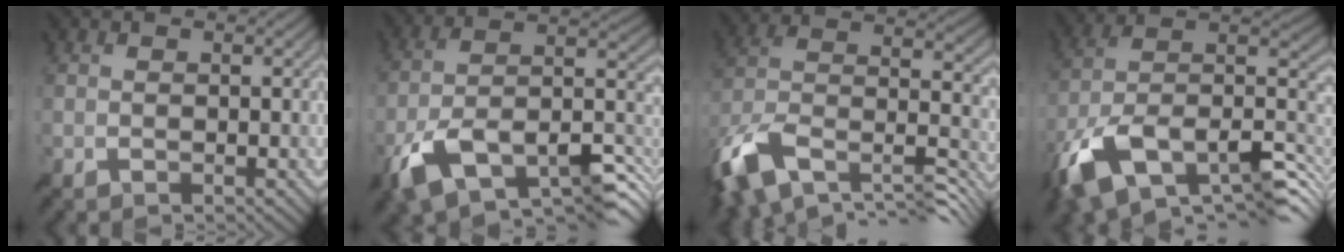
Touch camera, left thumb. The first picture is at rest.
{"total": 15.8, "force": [-8.7, 6.9, 11.2], "torque": [-0.223, -0.025, -0.151]}
{"total": 16.3, "force": [-8.4, 8.9, 10.8], "torque": [-0.275, -0.025, -0.126]}
{"total": 17.7, "force": [-7.5, 9.9, 12.7], "torque": [-0.279, -0.025, -0.119]}